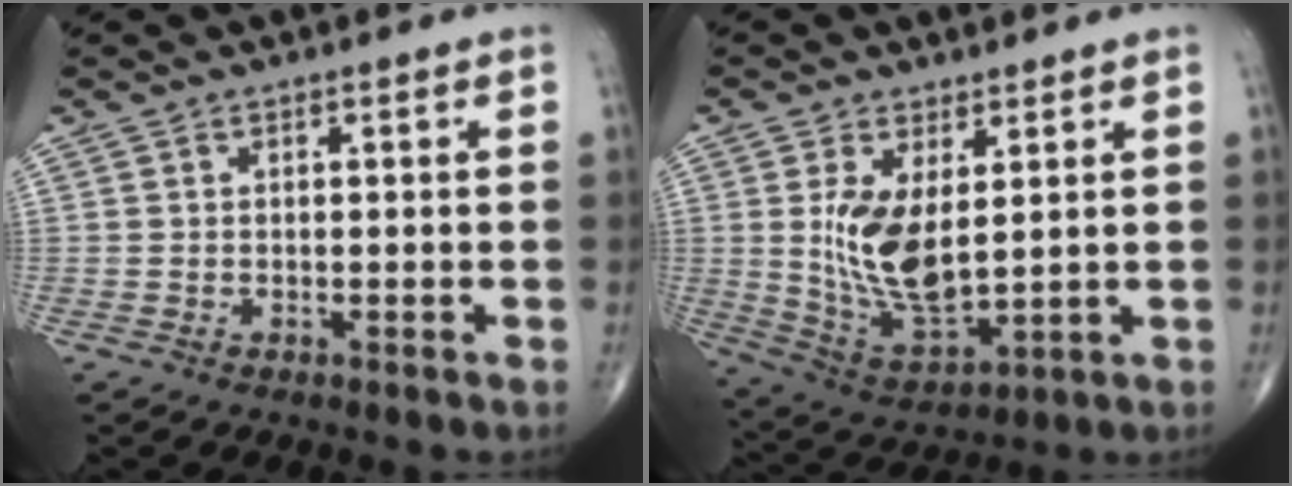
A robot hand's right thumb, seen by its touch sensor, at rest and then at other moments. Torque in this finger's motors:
{"motor_torque": [-0.45, 0.97, 1.17, 0.44, 0.13]}